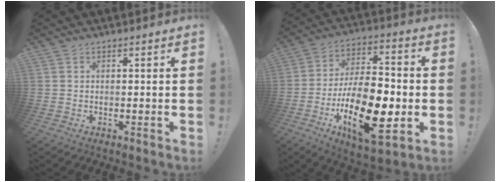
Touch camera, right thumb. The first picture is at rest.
{"total": 24.1, "force": [-7.5, 11.4, 19.9], "torque": [-0.363, 0.039, -0.114]}